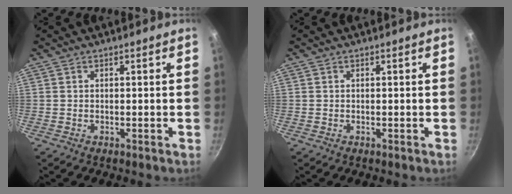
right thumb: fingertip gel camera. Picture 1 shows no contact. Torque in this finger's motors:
{"motor_torque": [-0.04, 0.04, -0.35, -0.36, 0.02]}